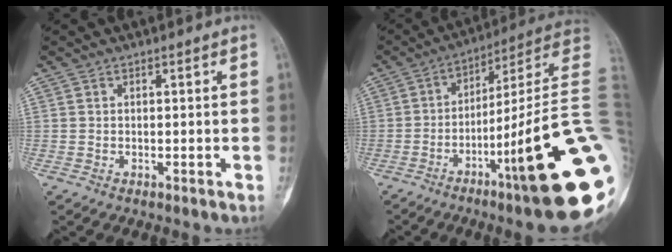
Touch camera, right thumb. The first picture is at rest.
{"total": 25.4, "force": [-6.4, 2.4, 24.4], "torque": [-0.283, 0.023, -0.098]}